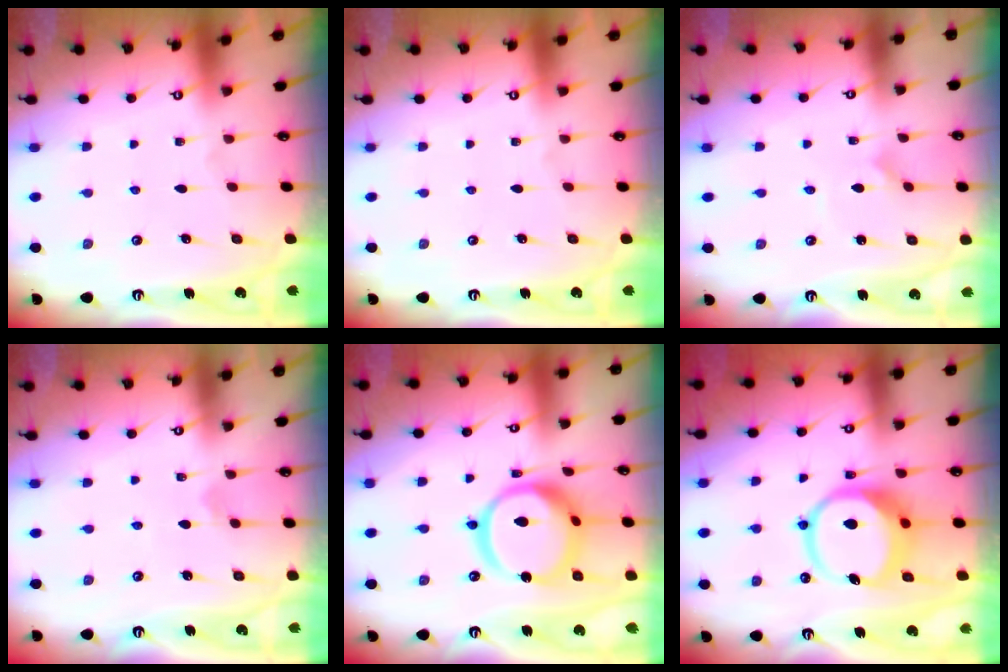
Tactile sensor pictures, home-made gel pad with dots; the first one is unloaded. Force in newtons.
{"total": 0.0}
{"total": 1.4, "press": 1.4, "slide": 0.1}
{"total": 1.5, "press": 1.5, "slide": 0.4}
{"total": 18.5, "press": 18.4, "slide": 1.9}
{"total": 11.2, "press": 11.1, "slide": 1.5}